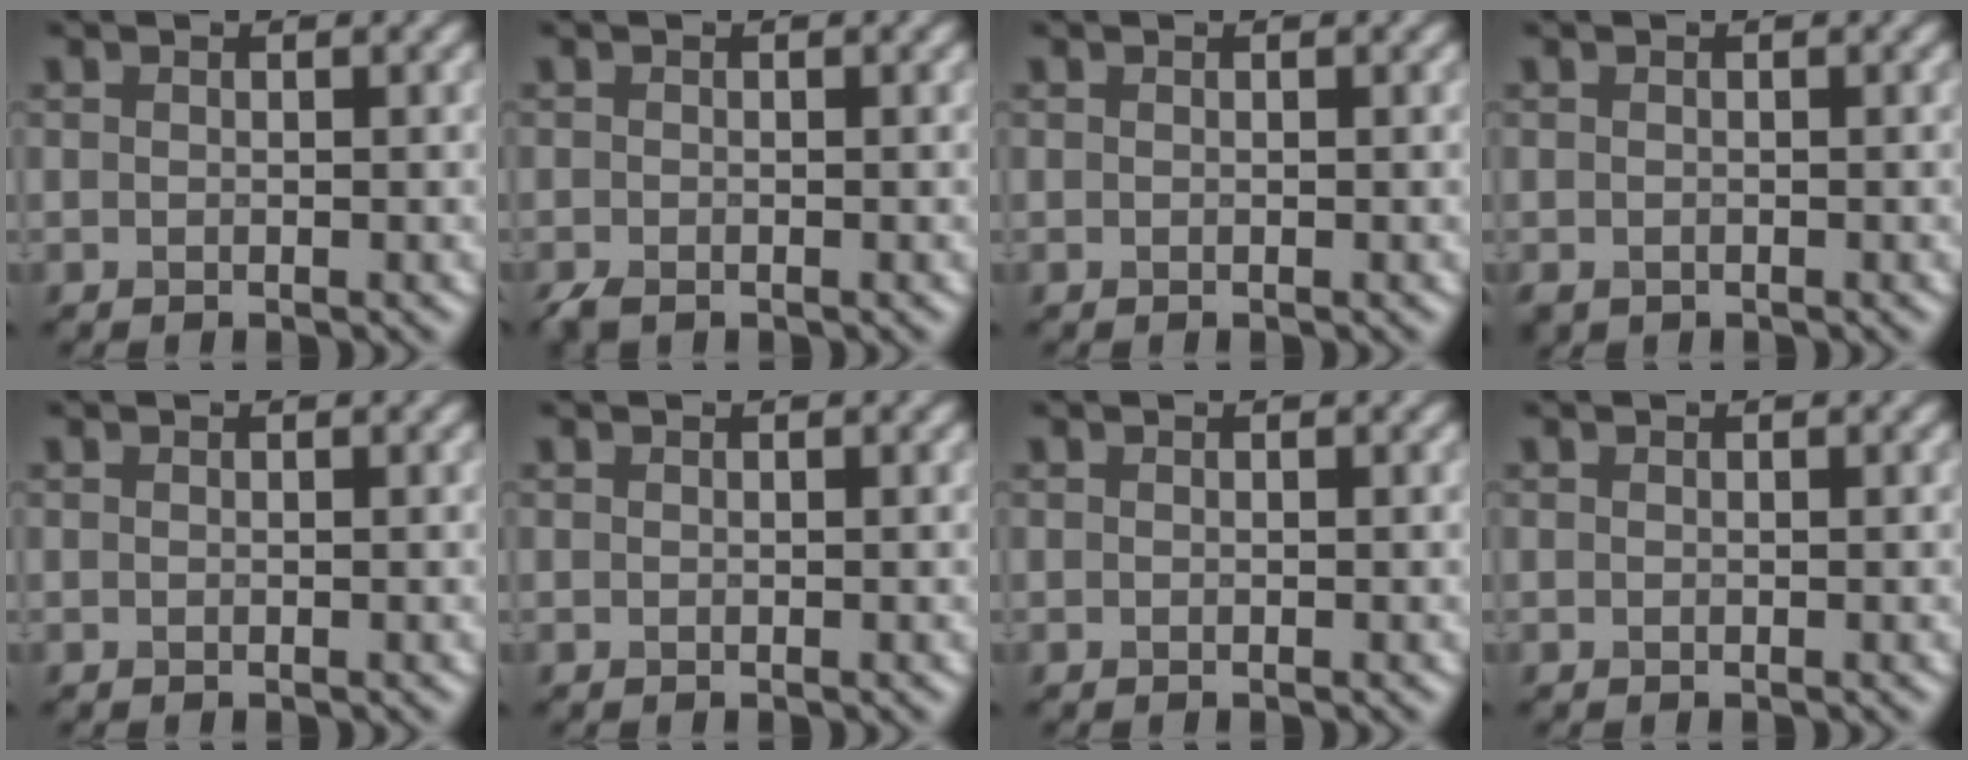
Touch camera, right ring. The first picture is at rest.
{"total": 1.4, "force": [-1.1, 0.5, 0.7], "torque": [-0.017, -0.007, -0.025]}
{"total": 0.0}
{"total": 0.8, "force": [-0.5, 0.5, 0.3], "torque": [-0.005, -0.006, -0.010]}
{"total": 0.0}
{"total": 0.0}
{"total": 0.0}
{"total": 0.0}